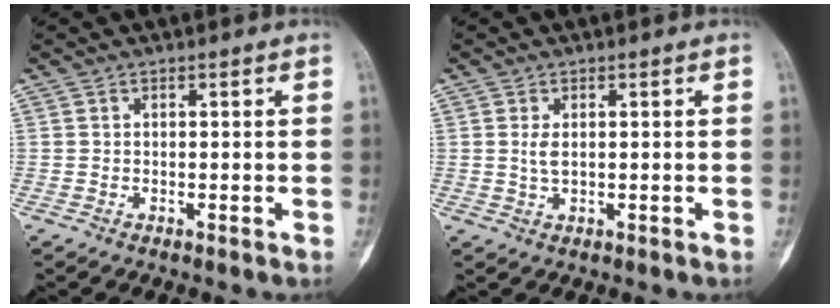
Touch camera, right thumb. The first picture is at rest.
{"total": 2.0, "force": [0.4, 1.0, 1.7], "torque": [-0.037, 0.000, 0.014]}